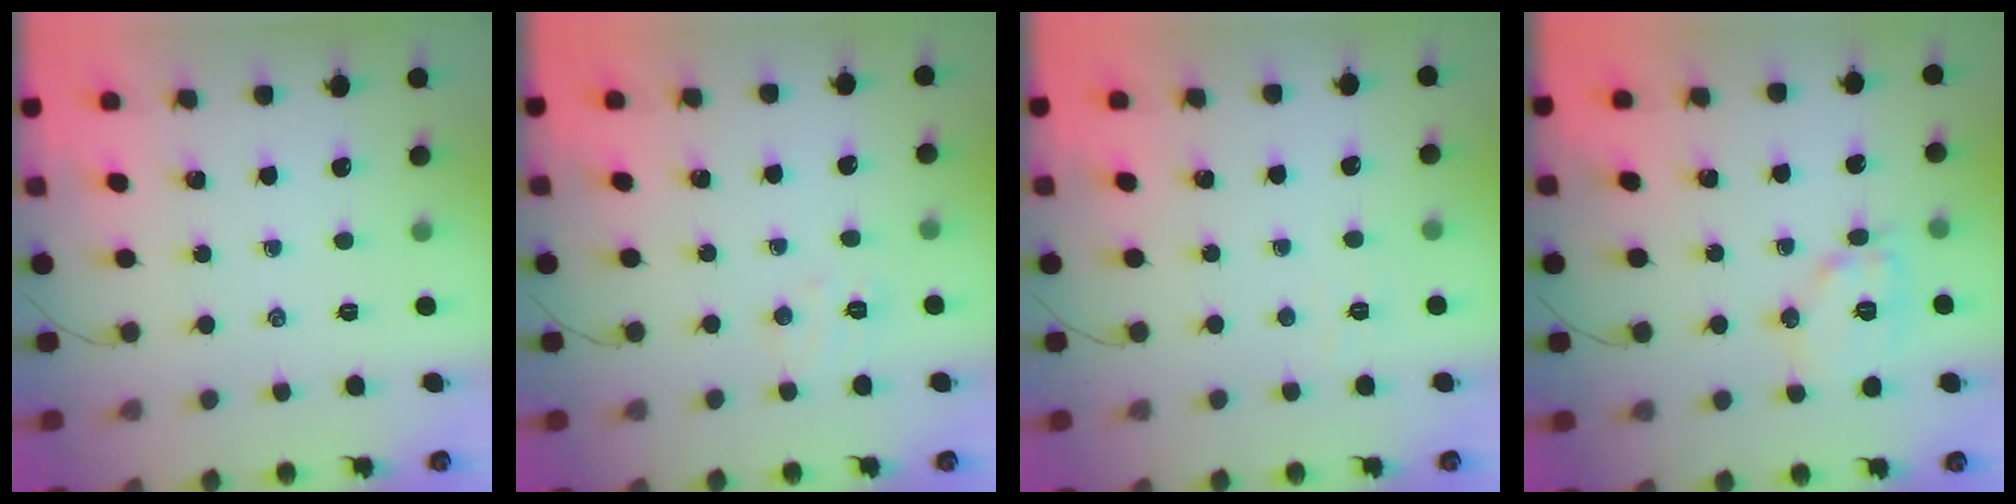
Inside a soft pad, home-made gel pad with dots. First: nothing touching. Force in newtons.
{"total": 5.4, "press": 5.3, "slide": 1.1}
{"total": 2.8, "press": 2.7, "slide": 0.8}
{"total": 10.5, "press": 10.5, "slide": 0.3}